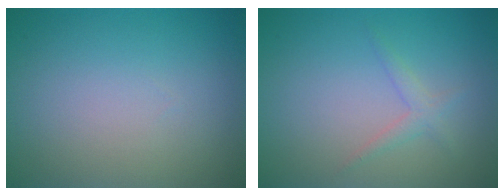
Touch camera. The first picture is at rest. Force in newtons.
{"total": 1.3, "press": 1.3, "slide": 0.1}